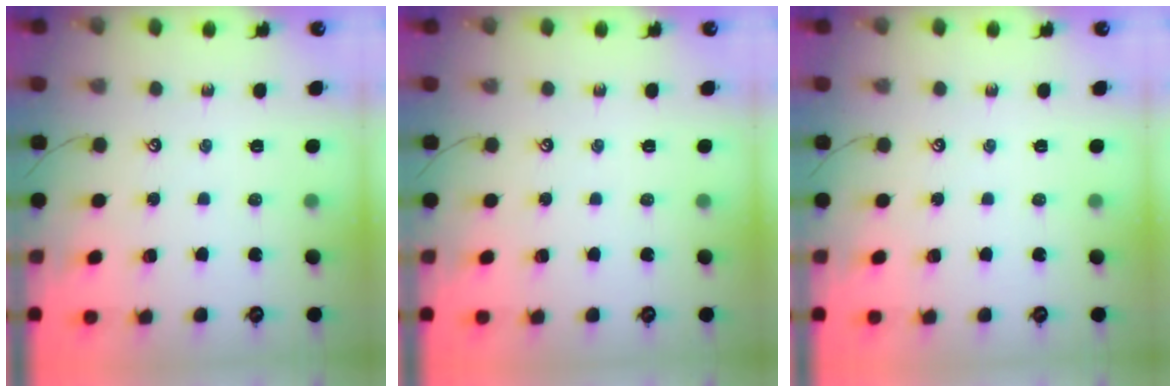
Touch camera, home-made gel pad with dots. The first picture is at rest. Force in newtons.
{"total": 0.0}
{"total": 0.0}